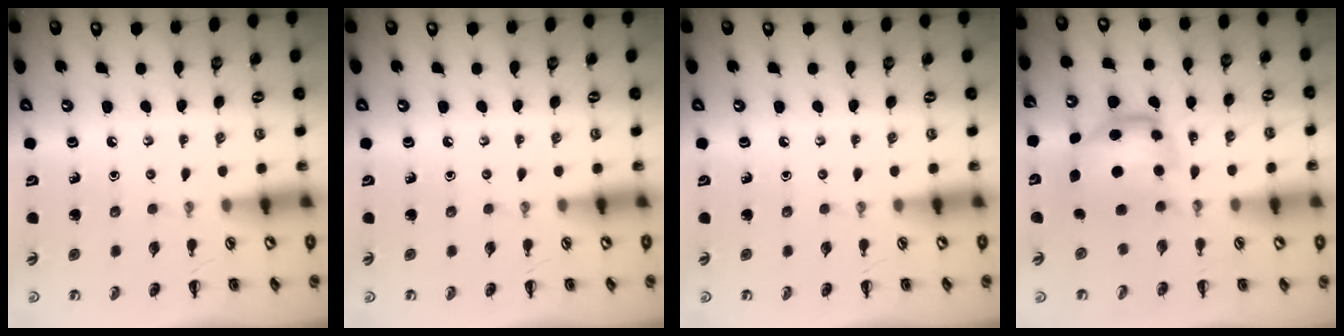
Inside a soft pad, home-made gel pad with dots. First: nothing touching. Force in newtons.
{"total": 0.0}
{"total": 0.0}
{"total": 7.1, "press": 7.0, "slide": 1.1}